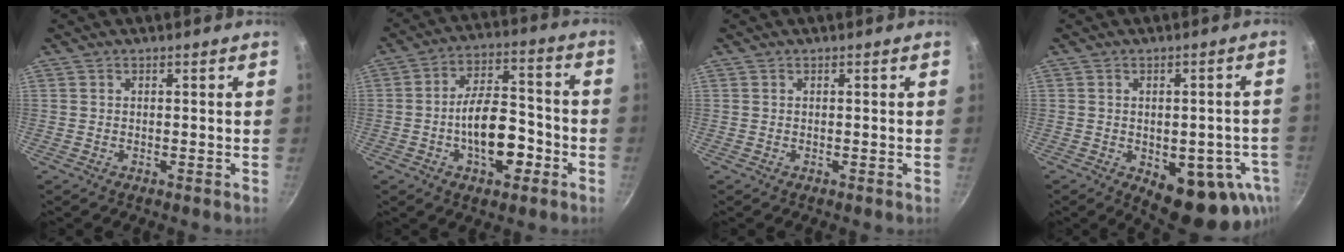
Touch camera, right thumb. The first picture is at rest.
{"total": 13.0, "force": [-4.3, 6.7, 10.2], "torque": [-0.138, 0.046, -0.070]}
{"total": 0.0}
{"total": 15.4, "force": [-5.1, 7.9, 12.3], "torque": [-0.098, -0.007, -0.053]}